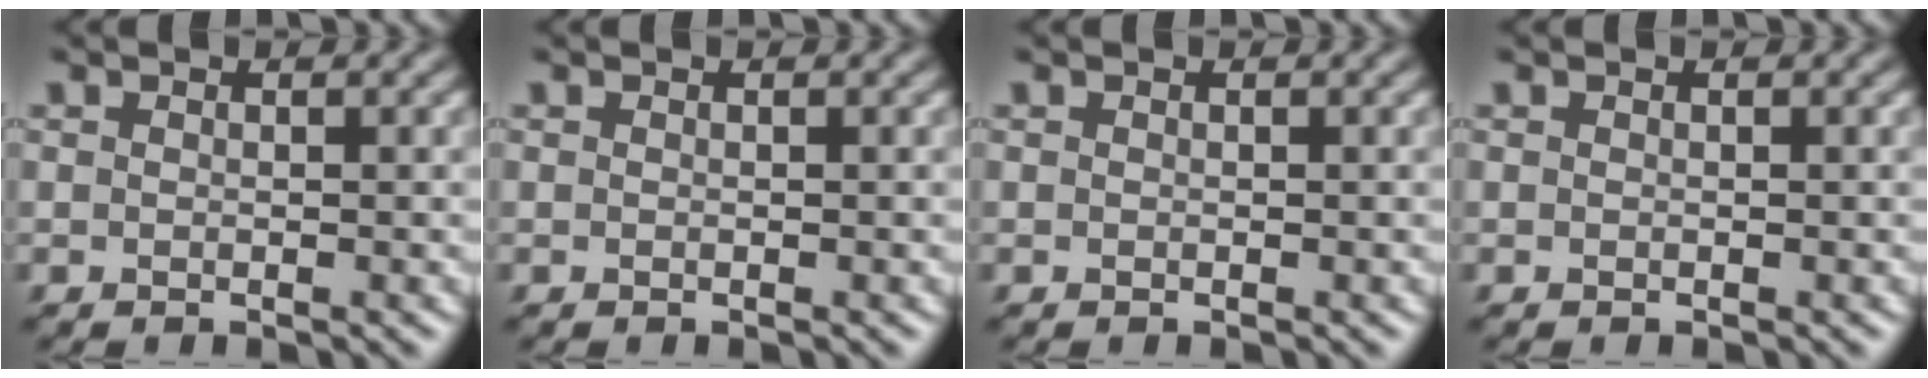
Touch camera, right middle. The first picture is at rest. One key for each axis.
{"total": 0.0}
{"total": 0.0}
{"total": 0.0}